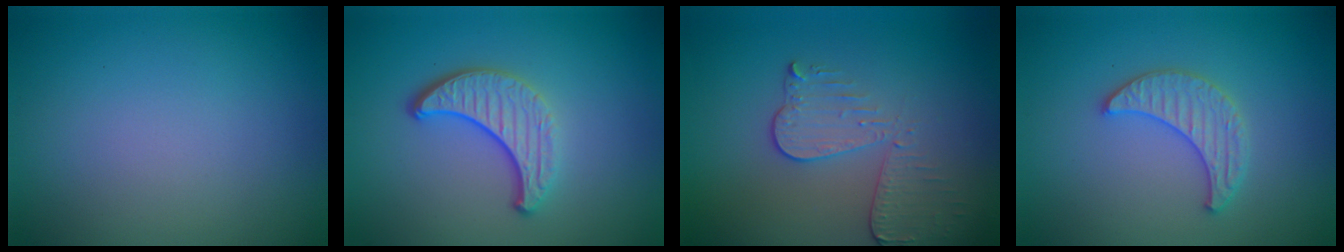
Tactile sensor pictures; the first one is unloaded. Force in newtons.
{"total": 4.0, "press": 2.9, "slide": 2.7}
{"total": 3.4, "press": 3.0, "slide": 1.6}
{"total": 2.9, "press": 2.9, "slide": 0.7}